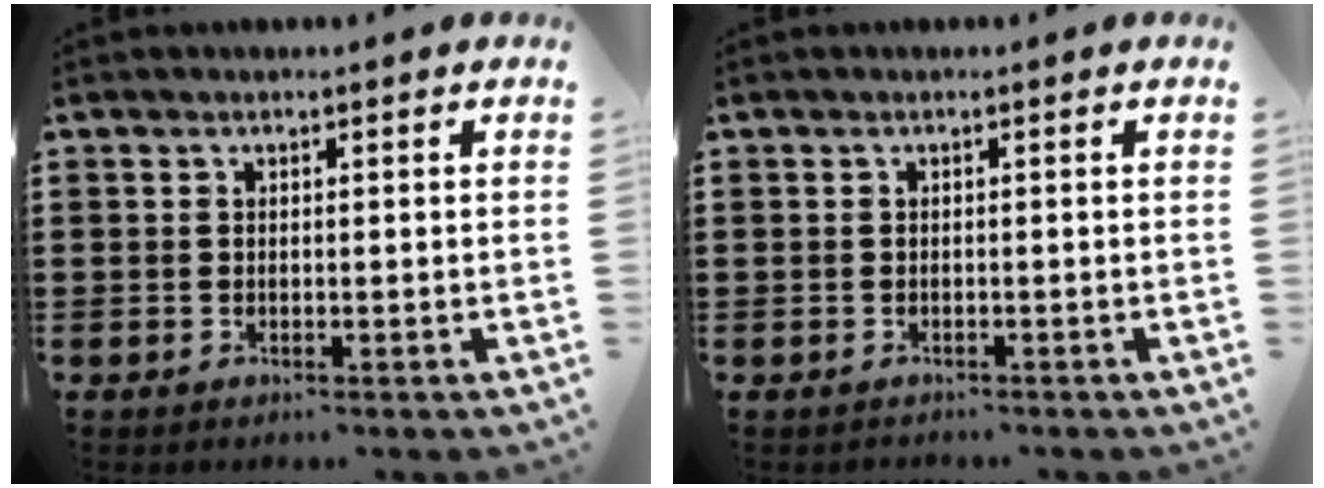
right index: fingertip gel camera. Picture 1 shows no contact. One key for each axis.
{"total": 0.7, "fx": -0.5, "fy": 0.4, "fz": -0.1, "tx": 0.001, "ty": 0.005, "tz": -0.013}